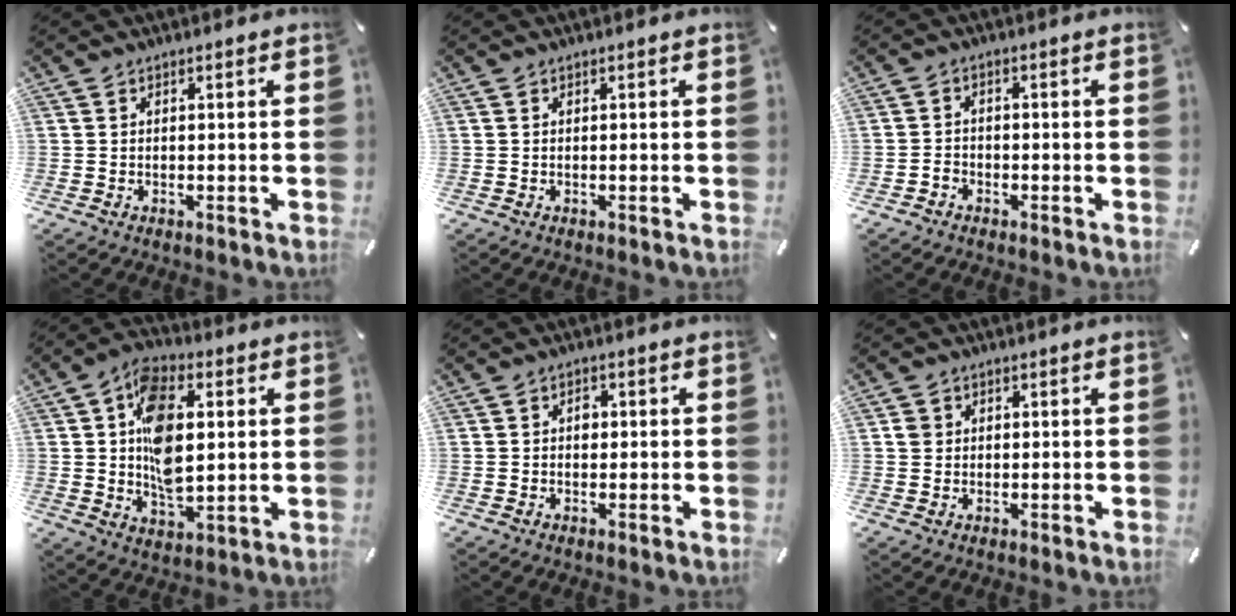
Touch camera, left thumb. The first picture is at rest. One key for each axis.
{"total": 0.0}
{"total": 2.0, "fx": -1.3, "fy": 1.3, "fz": 0.7, "tx": -0.012, "ty": 0.008, "tz": -0.028}
{"total": 13.7, "fx": 2.1, "fy": 8.5, "fz": 10.6, "tx": -0.181, "ty": 0.002, "tz": 0.037}
{"total": 2.0, "fx": 0.1, "fy": 1.6, "fz": 1.3, "tx": -0.004, "ty": -0.004, "tz": -0.005}
{"total": 2.1, "fx": 0.4, "fy": 2.0, "fz": 0.5, "tx": -0.003, "ty": 0.002, "tz": 0.003}